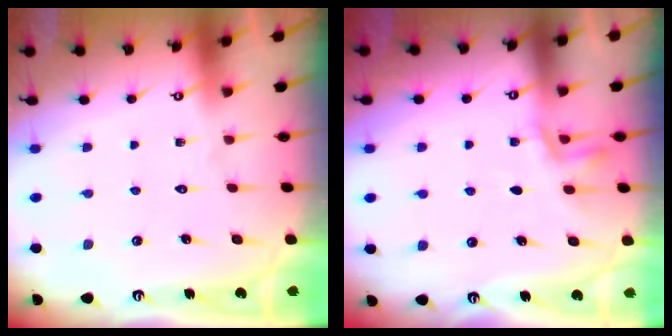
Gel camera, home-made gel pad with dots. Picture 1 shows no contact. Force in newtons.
{"total": 4.5, "press": 4.1, "slide": 2.0}